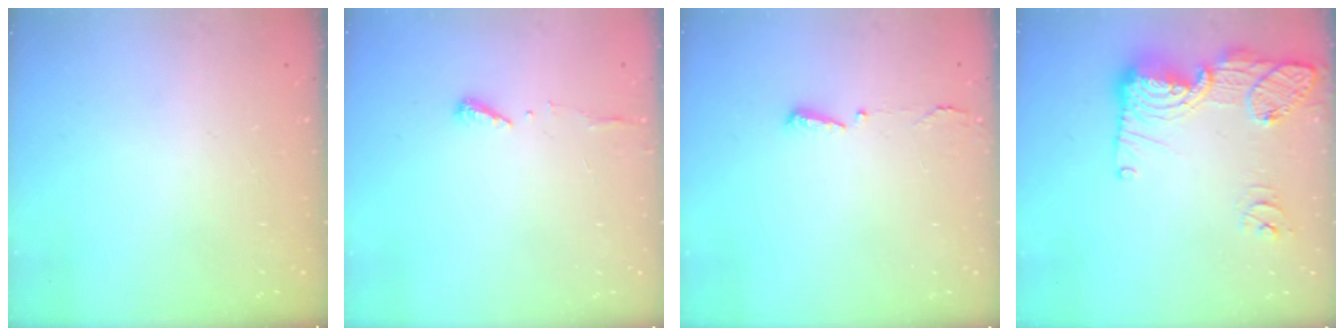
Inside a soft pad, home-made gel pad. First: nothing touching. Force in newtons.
{"total": 6.3, "press": 6.3, "slide": 0.5}
{"total": 2.9, "press": 2.8, "slide": 0.6}
{"total": 17.6, "press": 17.3, "slide": 3.3}